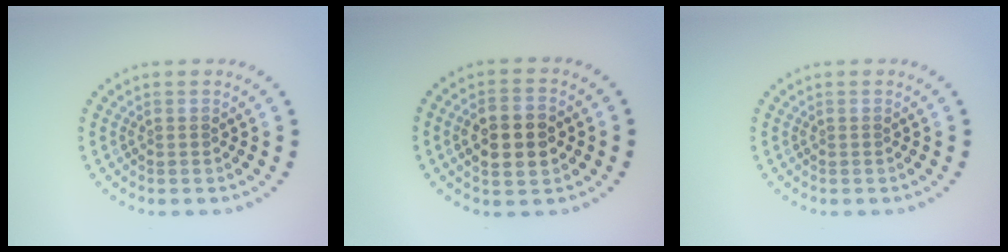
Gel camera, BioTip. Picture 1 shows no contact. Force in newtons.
{"total": 4.7, "press": 4.7, "slide": 0.3}
{"total": 0.0}